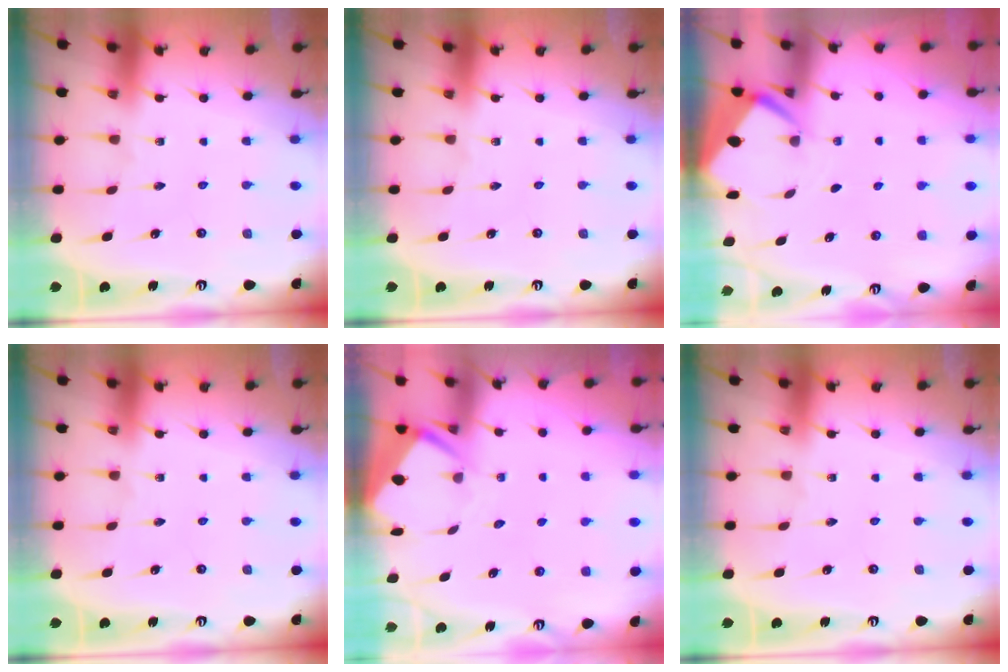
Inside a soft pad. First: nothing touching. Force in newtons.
{"total": 0.0}
{"total": 2.6, "press": 2.6, "slide": 0.3}
{"total": 0.0}
{"total": 3.4, "press": 3.4, "slide": 0.3}
{"total": 0.0}